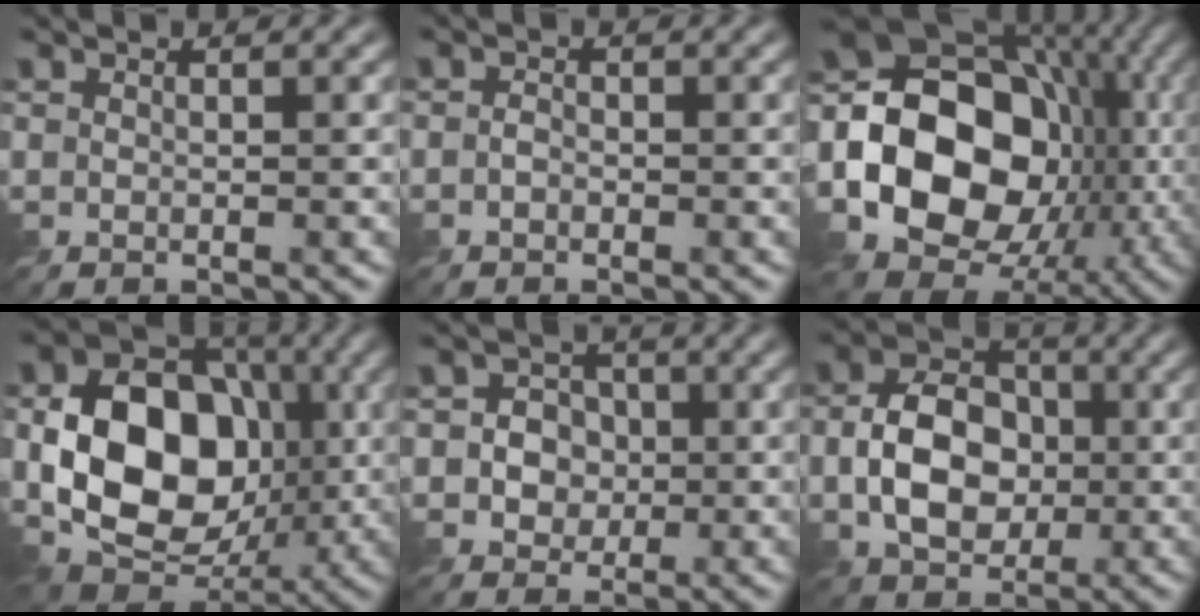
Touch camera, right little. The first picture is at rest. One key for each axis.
{"total": 1.0, "fx": -0.6, "fy": 0.7, "fz": 0.4, "tx": -0.006, "ty": -0.001, "tz": -0.018}
{"total": 19.1, "fx": -2.4, "fy": 15.2, "fz": 11.4, "tx": -0.204, "ty": -0.004, "tz": -0.040}
{"total": 12.8, "fx": -0.4, "fy": 9.6, "fz": 8.5, "tx": -0.138, "ty": -0.001, "tz": -0.019}
{"total": 4.3, "fx": -0.2, "fy": 4.0, "fz": 1.5, "tx": -0.015, "ty": 0.012, "tz": -0.018}
{"total": 6.7, "fx": -1.0, "fy": 4.9, "fz": 4.4, "tx": -0.080, "ty": 0.004, "tz": -0.024}